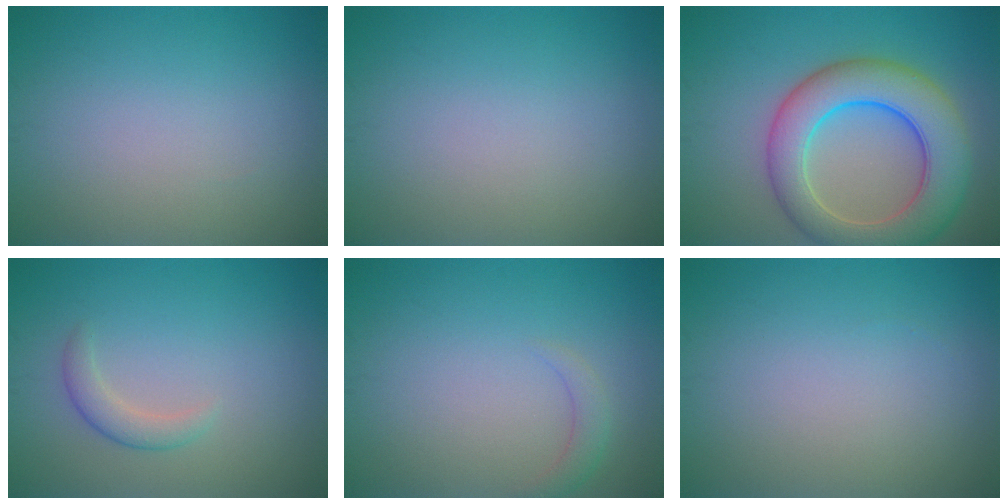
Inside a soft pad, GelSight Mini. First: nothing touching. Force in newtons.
{"total": 0.0}
{"total": 9.0, "press": 9.0, "slide": 0.6}
{"total": 1.8, "press": 1.8, "slide": 0.1}
{"total": 1.4, "press": 1.4, "slide": 0.2}
{"total": 0.0}